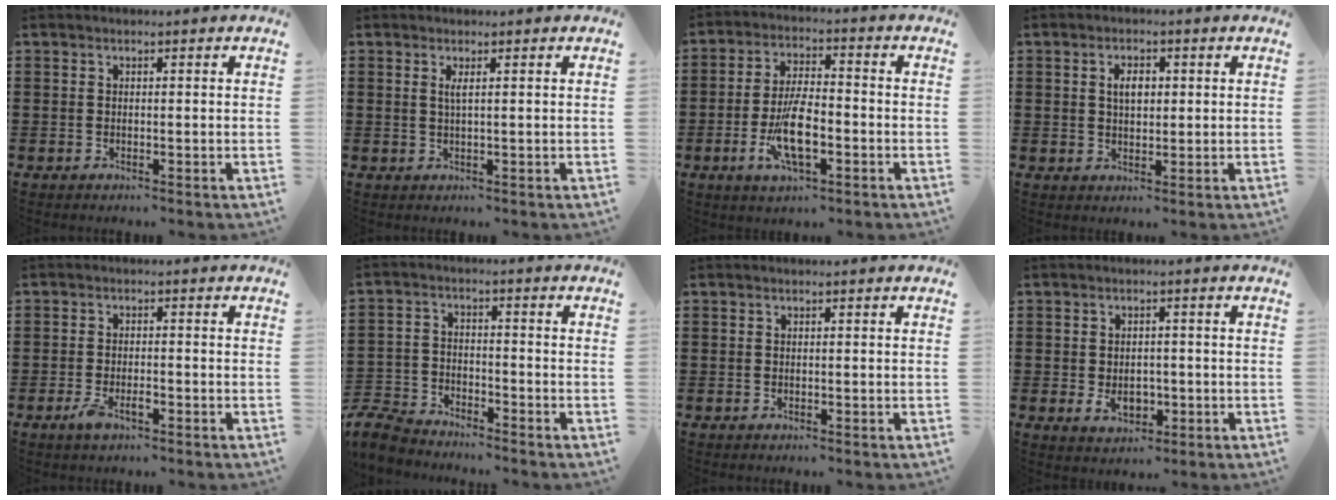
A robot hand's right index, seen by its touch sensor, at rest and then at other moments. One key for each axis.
{"total": 1.3, "fx": 0.4, "fy": 0.0, "fz": 1.2, "tx": -0.026, "ty": -0.001, "tz": 0.007}
{"total": 9.1, "fx": -2.8, "fy": 3.3, "fz": 8.0, "tx": -0.170, "ty": -0.011, "tz": -0.053}
{"total": 3.1, "fx": 0.6, "fy": 1.7, "fz": 2.5, "tx": -0.044, "ty": 0.005, "tz": 0.008}
{"total": 2.9, "fx": -1.5, "fy": 1.0, "fz": 2.3, "tx": -0.047, "ty": -0.001, "tz": -0.028}
{"total": 5.3, "fx": -5.2, "fy": 1.1, "fz": 0.7, "tx": -0.039, "ty": -0.001, "tz": -0.111}
{"total": 0.0}
{"total": 3.9, "fx": -0.6, "fy": 2.7, "fz": 2.7, "tx": -0.037, "ty": 0.000, "tz": -0.015}